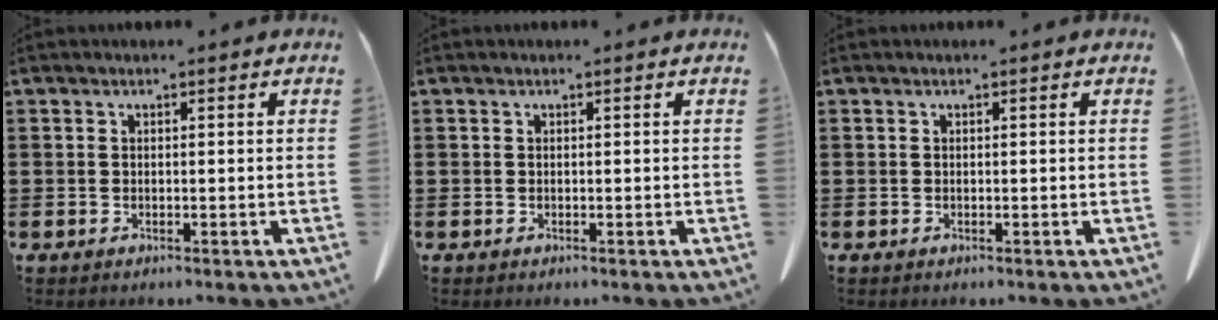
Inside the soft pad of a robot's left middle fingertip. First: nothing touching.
{"total": 0.0}
{"total": 0.0}